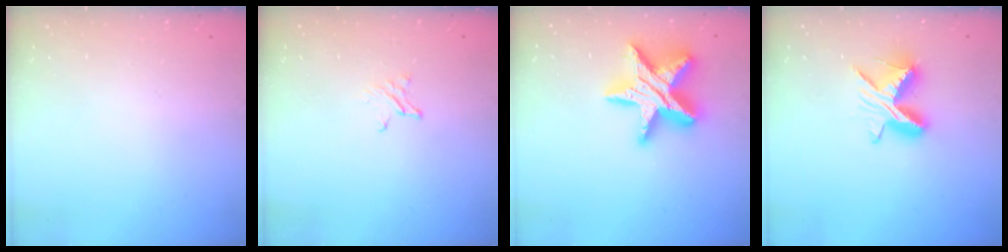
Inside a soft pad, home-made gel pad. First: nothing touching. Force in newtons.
{"total": 1.9, "press": 1.9, "slide": 0.3}
{"total": 19.4, "press": 19.4, "slide": 1.6}
{"total": 9.0, "press": 9.0, "slide": 0.2}